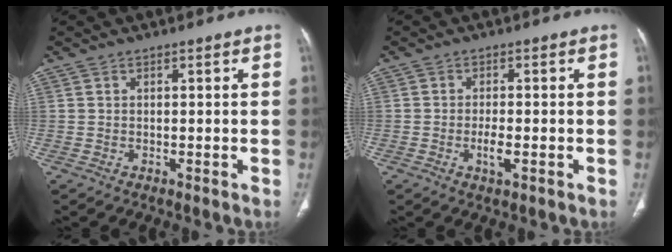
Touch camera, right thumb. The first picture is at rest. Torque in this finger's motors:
{"motor_torque": [3.46, 1.55, 0.83, -0.86, 0.05]}